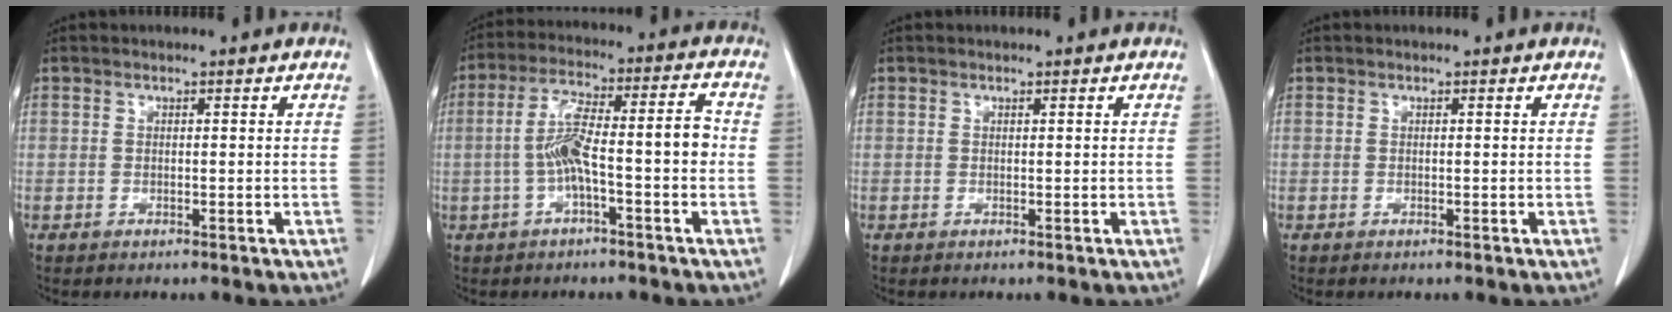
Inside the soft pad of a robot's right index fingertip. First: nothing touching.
{"total": 10.0, "force": [-1.7, 1.4, 9.7], "torque": [-0.174, 0.038, -0.029]}
{"total": 0.0}
{"total": 0.0}